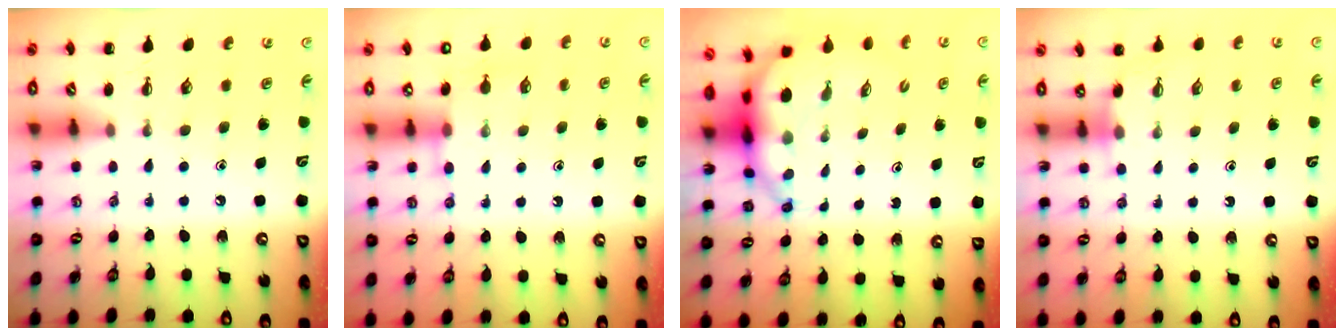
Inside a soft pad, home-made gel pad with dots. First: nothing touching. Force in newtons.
{"total": 7.2, "press": 7.2, "slide": 0.4}
{"total": 6.8, "press": 6.6, "slide": 1.7}
{"total": 2.6, "press": 2.5, "slide": 0.9}